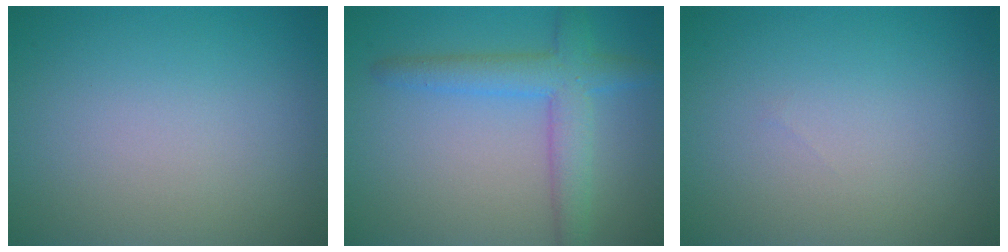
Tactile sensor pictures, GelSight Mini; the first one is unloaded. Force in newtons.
{"total": 4.5, "press": 4.5, "slide": 0.2}
{"total": 0.0}